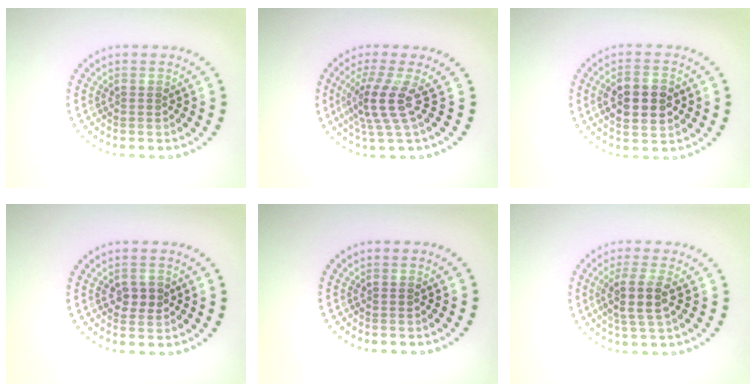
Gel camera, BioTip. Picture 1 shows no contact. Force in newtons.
{"total": 3.7, "press": 2.6, "slide": 2.6}
{"total": 4.6, "press": 4.6, "slide": 0.2}
{"total": 1.8, "press": 1.8, "slide": 0.2}
{"total": 0.0}
{"total": 3.0, "press": 2.6, "slide": 1.5}